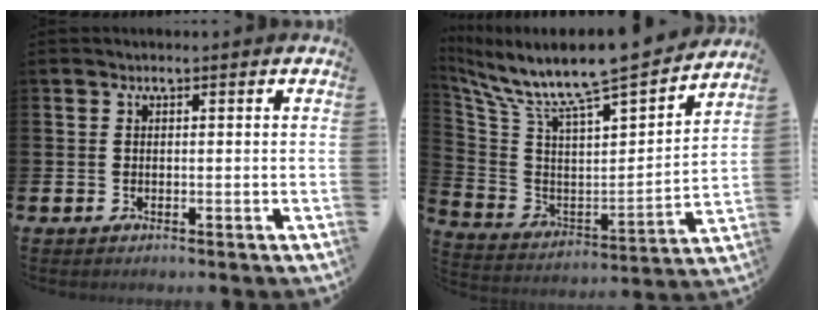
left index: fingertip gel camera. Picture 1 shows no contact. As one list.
[{"total": 9.7, "force": [8.6, 0.8, 4.3], "torque": [-0.122, -0.077, 0.139]}]